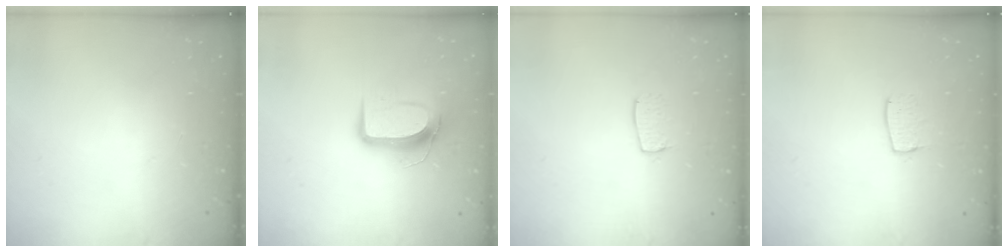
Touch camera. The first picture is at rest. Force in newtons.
{"total": 10.4, "press": 10.4, "slide": 0.6}
{"total": 5.5, "press": 5.5, "slide": 0.4}
{"total": 6.0, "press": 6.0, "slide": 0.4}